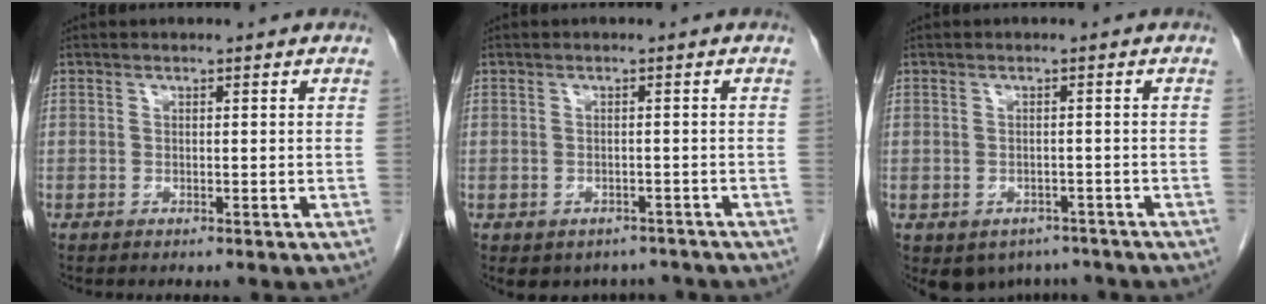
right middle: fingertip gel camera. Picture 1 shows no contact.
{"total": 5.2, "force": [-4.2, 3.0, 0.4], "torque": [0.008, 0.010, -0.048]}
{"total": 5.3, "force": [-3.8, 3.5, 0.9], "torque": [-0.003, 0.008, -0.047]}